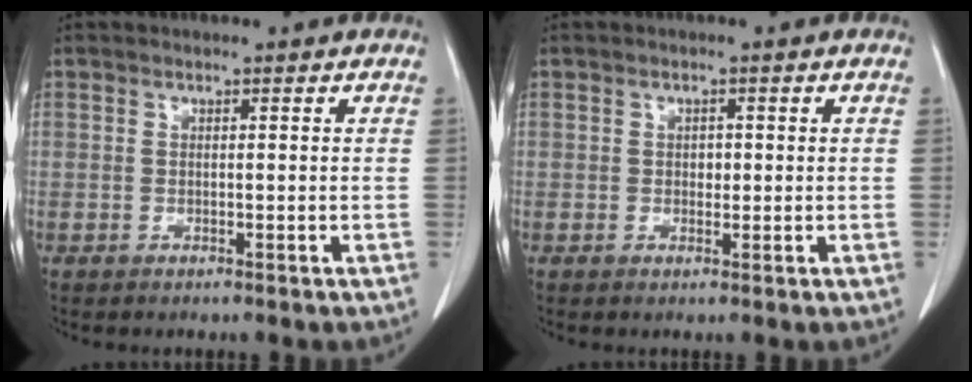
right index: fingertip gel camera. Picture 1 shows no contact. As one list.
[{"total": 1.3, "force": [0.1, 1.0, 0.8], "torque": [-0.012, 0.002, 0.001]}]